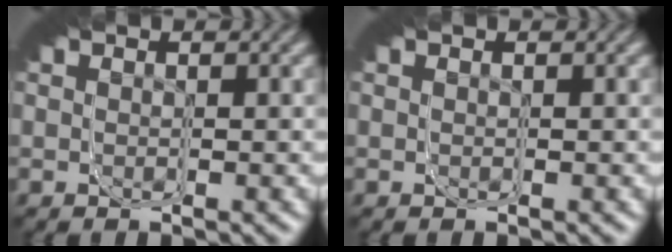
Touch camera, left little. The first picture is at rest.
{"total": 0.0}